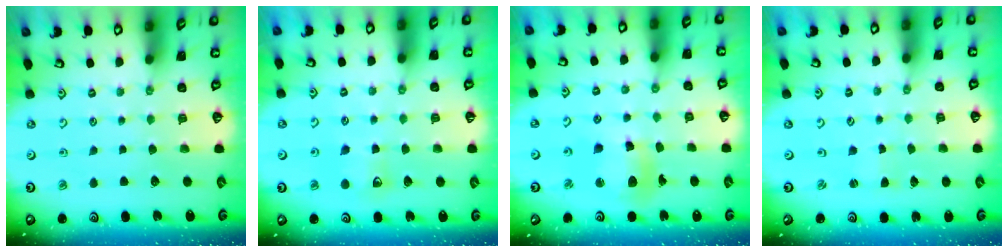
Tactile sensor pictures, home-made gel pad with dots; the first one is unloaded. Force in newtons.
{"total": 5.7, "press": 5.7, "slide": 0.6}
{"total": 12.3, "press": 12.1, "slide": 2.2}
{"total": 0.7, "press": 0.7, "slide": 0.1}